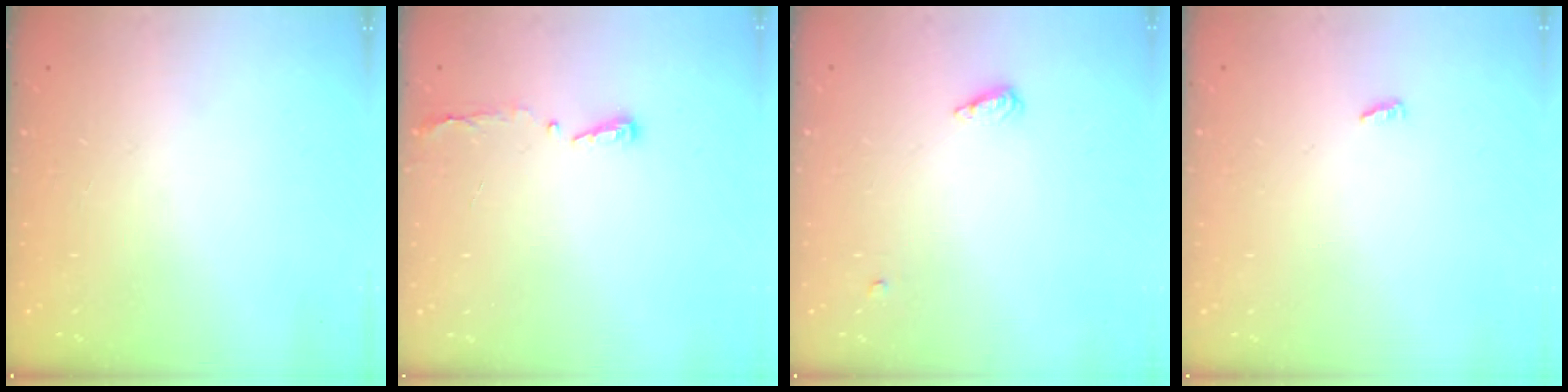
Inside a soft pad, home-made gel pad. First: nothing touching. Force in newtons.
{"total": 3.7, "press": 3.7, "slide": 0.6}
{"total": 5.5, "press": 5.4, "slide": 1.0}
{"total": 2.7, "press": 2.7, "slide": 0.2}